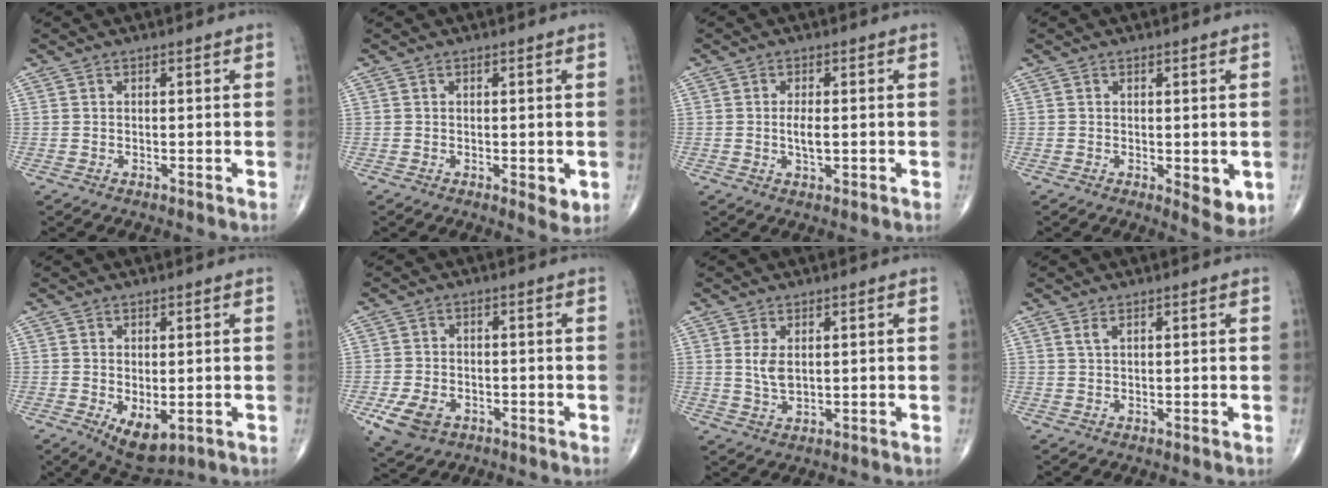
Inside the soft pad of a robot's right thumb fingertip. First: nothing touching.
{"total": 3.0, "force": [-0.5, 1.3, 2.6], "torque": [-0.025, -0.007, -0.005]}
{"total": 3.1, "force": [-0.2, 1.2, 2.8], "torque": [-0.054, -0.003, -0.004]}
{"total": 4.9, "force": [-0.8, 2.2, 4.3], "torque": [-0.043, -0.012, -0.005]}
{"total": 6.4, "force": [-1.5, 3.4, 5.3], "torque": [-0.076, -0.015, -0.008]}
{"total": 7.1, "force": [-3.1, 4.9, 4.1], "torque": [-0.079, 0.007, -0.048]}
{"total": 3.7, "force": [0.9, 1.9, 3.1], "torque": [-0.057, -0.010, 0.025]}
{"total": 1.2, "force": [0.7, 0.3, 0.8], "torque": [-0.018, 0.004, 0.017]}